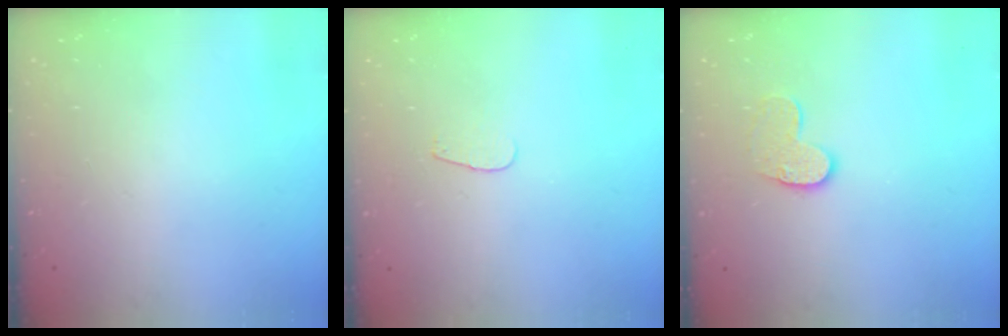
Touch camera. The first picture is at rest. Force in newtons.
{"total": 2.8, "press": 2.8, "slide": 0.2}
{"total": 9.1, "press": 9.0, "slide": 0.6}